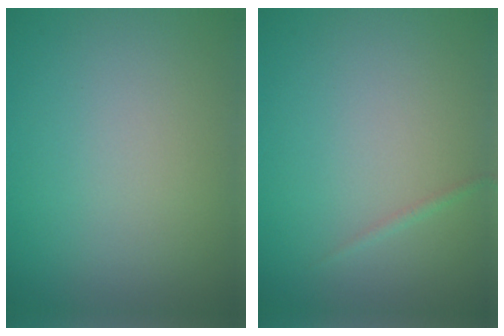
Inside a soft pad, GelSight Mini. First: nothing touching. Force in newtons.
{"total": 0.6, "press": 0.5, "slide": 0.0}